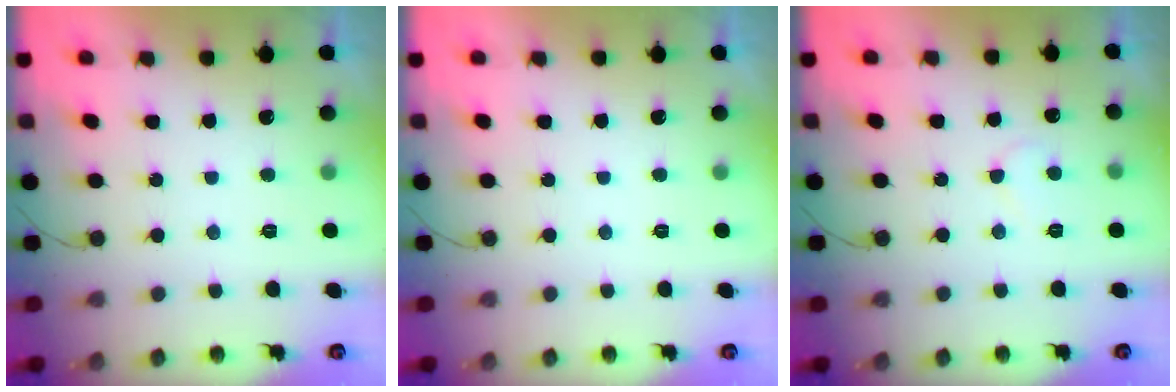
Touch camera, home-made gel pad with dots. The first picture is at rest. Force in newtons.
{"total": 0.0}
{"total": 5.5, "press": 5.5, "slide": 0.3}